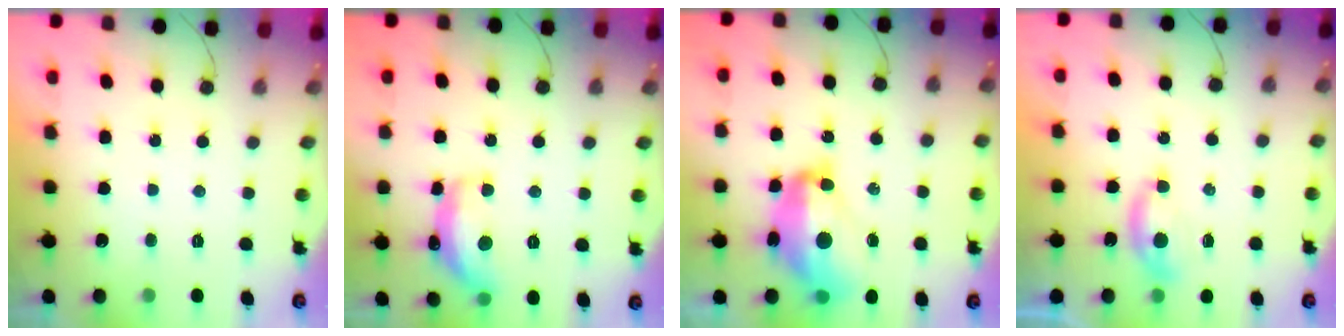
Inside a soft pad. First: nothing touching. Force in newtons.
{"total": 15.8, "press": 15.8, "slide": 1.0}
{"total": 16.7, "press": 16.6, "slide": 1.8}
{"total": 5.1, "press": 5.1, "slide": 0.6}